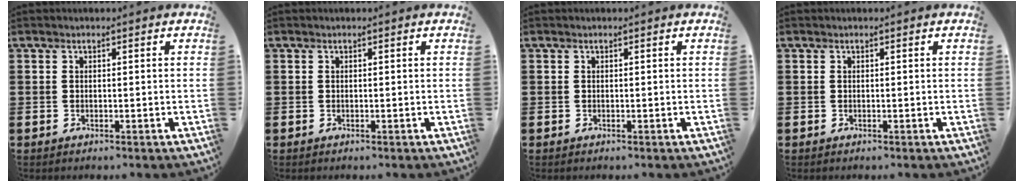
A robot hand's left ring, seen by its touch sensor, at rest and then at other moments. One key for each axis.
{"total": 0.0}
{"total": 0.0}
{"total": 0.0}